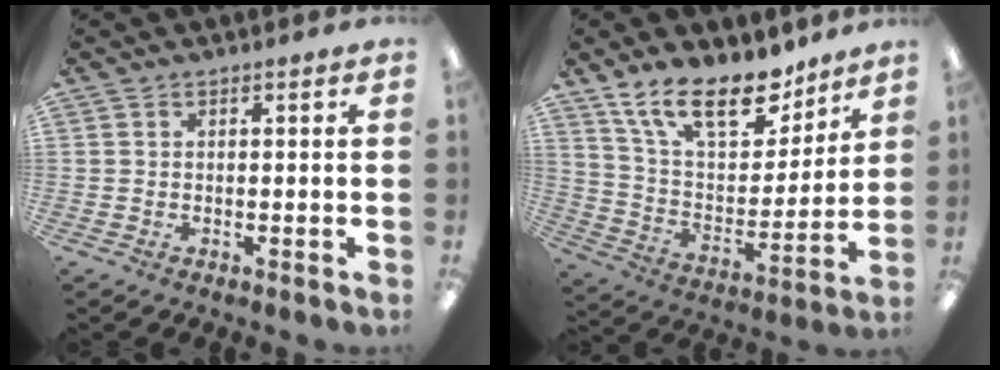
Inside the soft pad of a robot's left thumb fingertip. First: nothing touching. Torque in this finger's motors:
{"motor_torque": [0.17, 0.15, 1.45, -1.33, 0.24]}